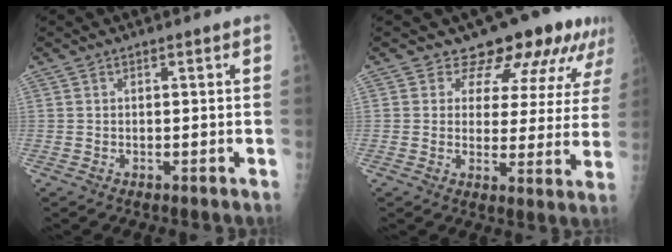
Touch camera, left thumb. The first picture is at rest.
{"total": 13.0, "force": [10.3, 6.4, 4.5], "torque": [-0.012, -0.054, 0.107]}